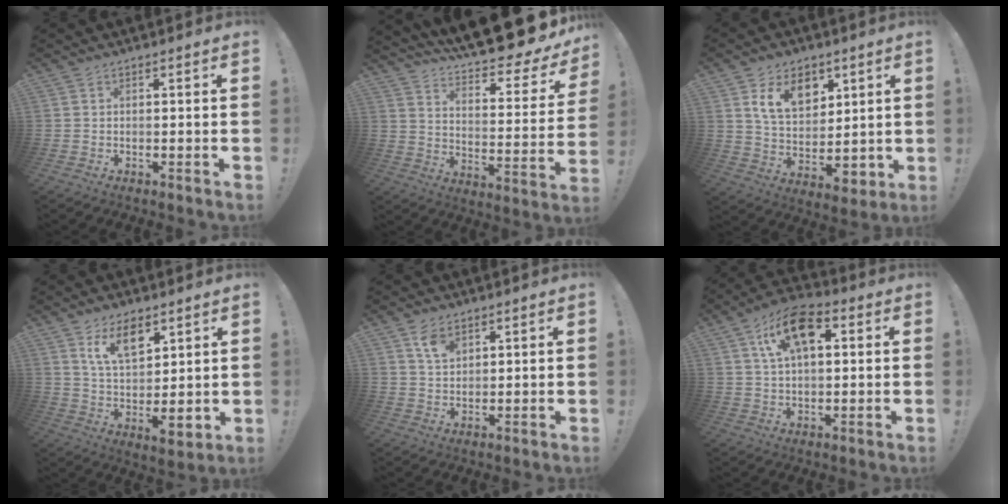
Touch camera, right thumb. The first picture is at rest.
{"total": 13.0, "force": [10.9, 2.2, 6.8], "torque": [-0.103, -0.101, 0.176]}
{"total": 14.6, "force": [7.1, 10.4, 7.4], "torque": [-0.109, -0.034, 0.138]}
{"total": 12.1, "force": [7.2, 6.3, 7.4], "torque": [-0.114, -0.042, 0.135]}
{"total": 5.4, "force": [3.4, 2.9, 3.0], "torque": [-0.049, -0.017, 0.061]}
{"total": 13.8, "force": [5.1, 7.7, 10.2], "torque": [-0.156, 0.000, 0.092]}